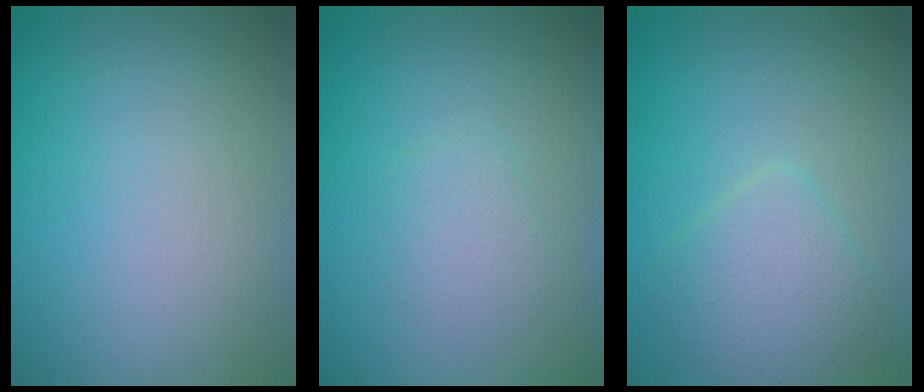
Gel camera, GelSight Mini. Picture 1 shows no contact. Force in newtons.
{"total": 1.4, "press": 1.4, "slide": 0.1}
{"total": 3.0, "press": 3.0, "slide": 0.1}